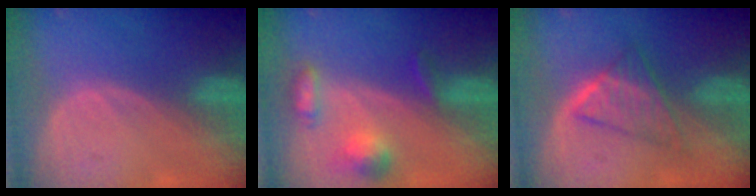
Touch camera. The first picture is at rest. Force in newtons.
{"total": 5.9, "press": 5.7, "slide": 1.7}
{"total": 5.8, "press": 5.5, "slide": 1.7}